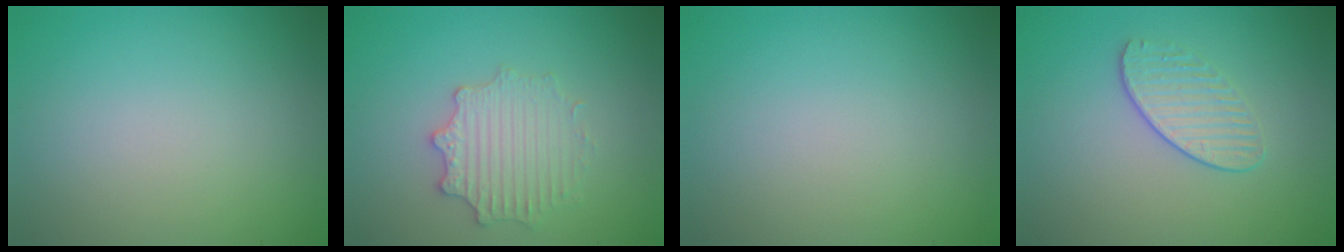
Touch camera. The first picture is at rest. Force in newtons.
{"total": 2.9, "press": 2.9, "slide": 0.6}
{"total": 0.0}
{"total": 1.9, "press": 1.5, "slide": 1.2}